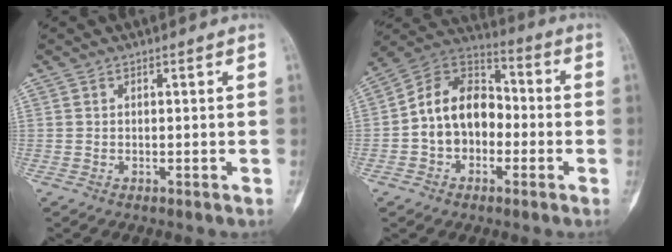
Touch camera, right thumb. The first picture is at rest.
{"total": 13.6, "force": [-1.8, 9.9, 9.1], "torque": [-0.127, 0.046, -0.045]}